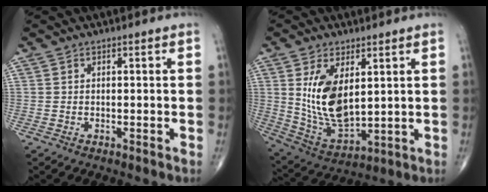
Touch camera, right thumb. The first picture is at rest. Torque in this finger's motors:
{"motor_torque": [1.21, 2.04, 1.37, 0.38, 0.49]}